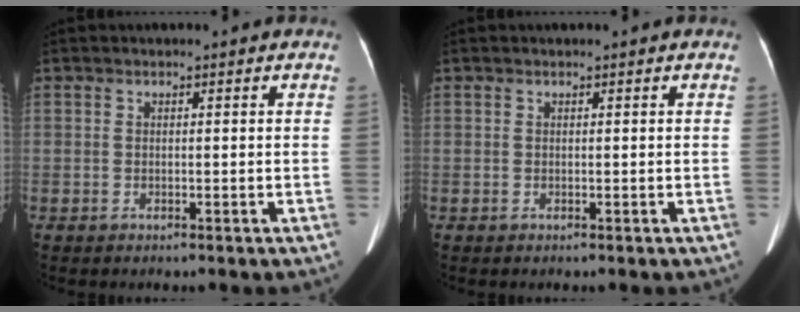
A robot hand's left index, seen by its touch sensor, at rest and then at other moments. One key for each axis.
{"total": 0.0}